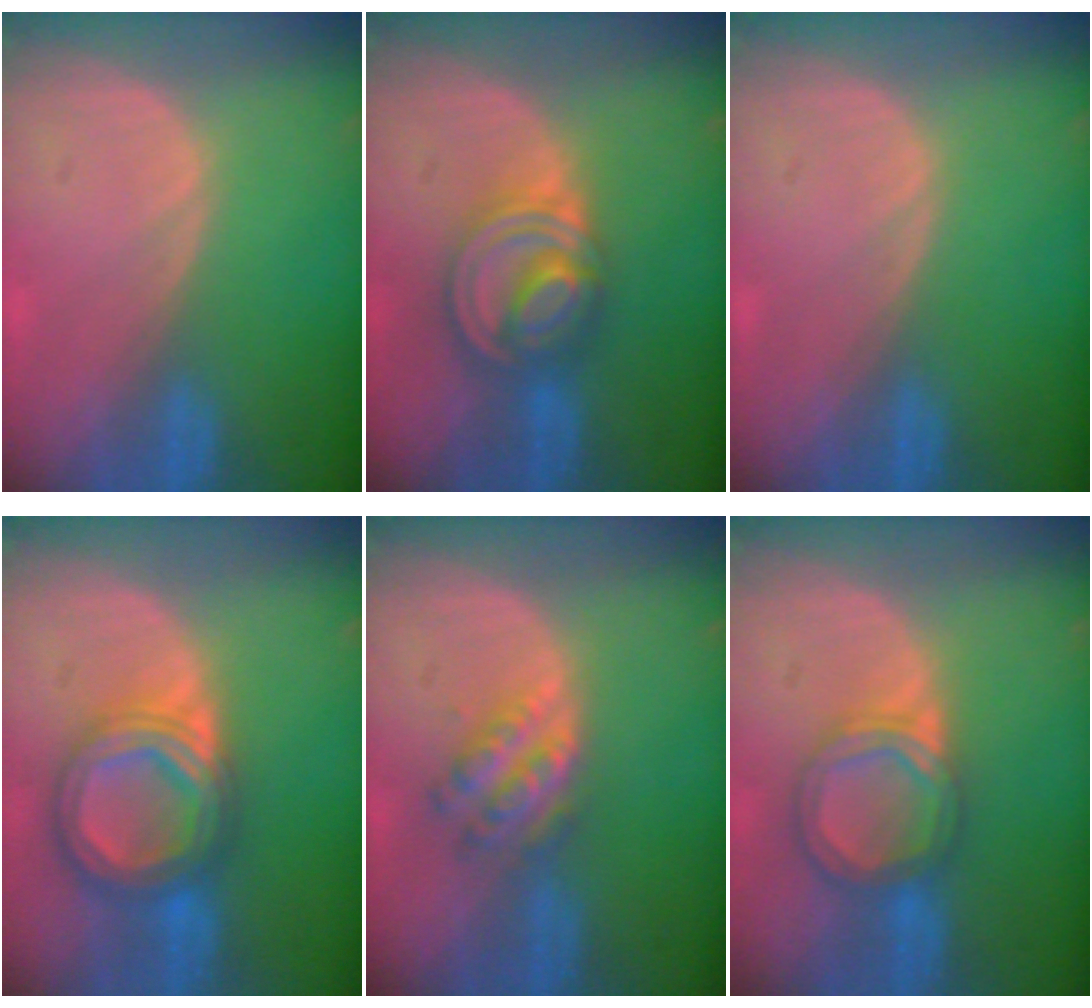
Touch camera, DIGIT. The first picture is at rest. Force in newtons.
{"total": 8.2, "press": 6.9, "slide": 4.3}
{"total": 0.0}
{"total": 8.4, "press": 8.4, "slide": 0.5}
{"total": 5.1, "press": 4.8, "slide": 1.8}
{"total": 6.3, "press": 5.8, "slide": 2.3}